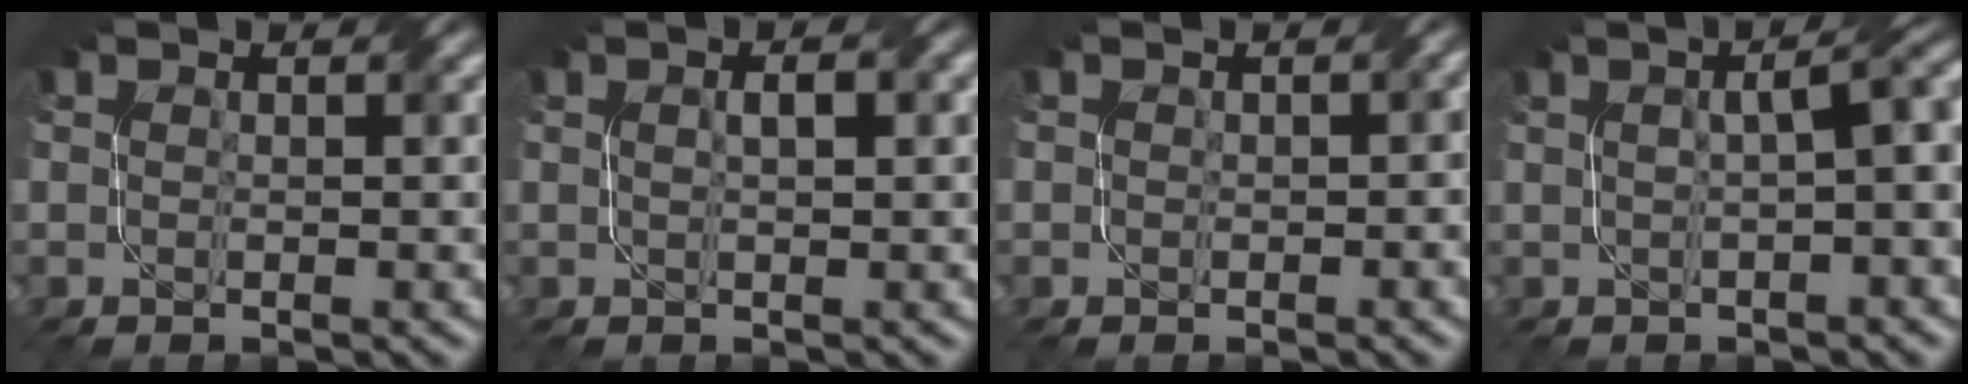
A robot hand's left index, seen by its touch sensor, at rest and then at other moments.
{"total": 2.0, "force": [0.7, 0.6, 1.7], "torque": [-0.012, -0.001, 0.004]}
{"total": 1.1, "force": [-0.1, 0.8, 0.7], "torque": [-0.004, 0.002, 0.006]}
{"total": 5.5, "force": [0.7, 1.7, 5.2], "torque": [-0.042, 0.026, 0.015]}